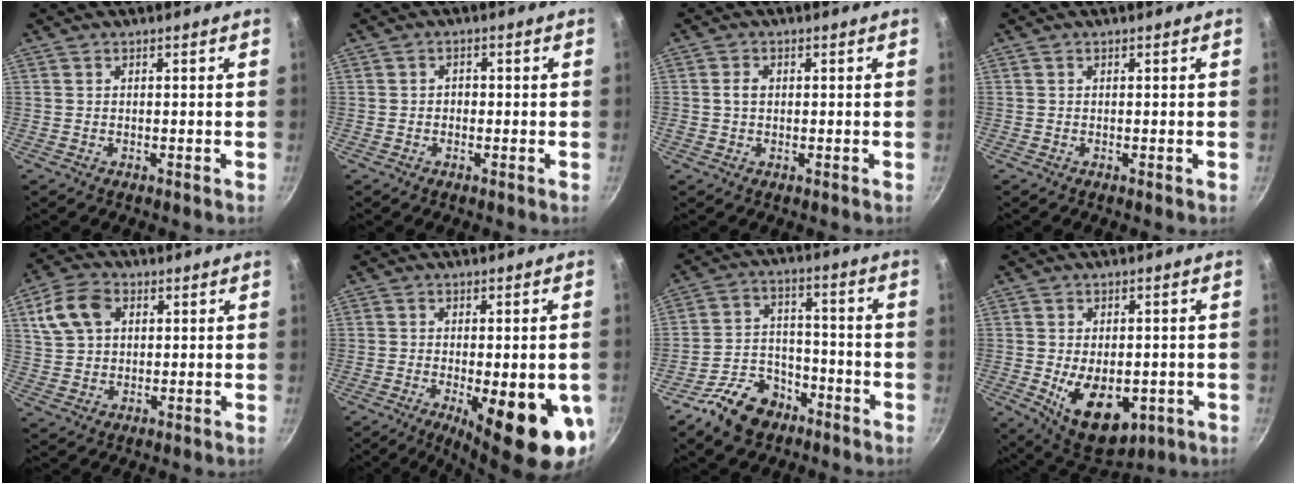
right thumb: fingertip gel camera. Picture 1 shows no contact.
{"total": 1.5, "force": [-0.4, 1.3, 0.7], "torque": [-0.008, 0.006, -0.008]}
{"total": 2.2, "force": [0.2, 1.7, 1.5], "torque": [-0.020, 0.006, 0.002]}
{"total": 0.0}
{"total": 9.7, "force": [3.2, 7.0, 6.0], "torque": [-0.106, 0.010, 0.056]}
{"total": 17.2, "force": [-4.9, 5.0, 15.7], "torque": [-0.185, -0.010, -0.057]}
{"total": 11.1, "force": [-7.3, 7.0, 4.7], "torque": [-0.059, 0.061, -0.127]}
{"total": 13.1, "force": [-3.0, 7.9, 10.0], "torque": [-0.122, -0.008, -0.025]}